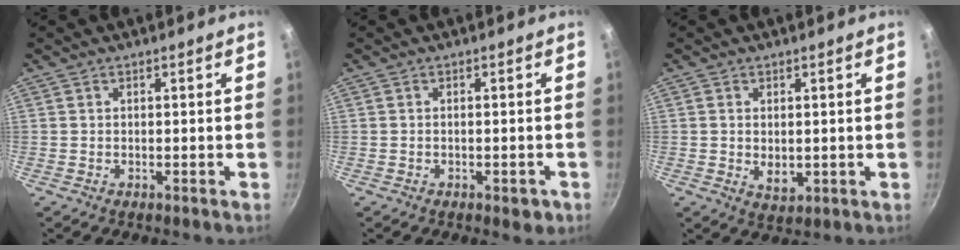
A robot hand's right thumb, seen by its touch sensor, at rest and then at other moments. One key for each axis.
{"total": 2.9, "fx": -1.3, "fy": 1.3, "fz": 2.2, "tx": -0.026, "ty": 0.005, "tz": -0.013}
{"total": 4.0, "fx": 0.0, "fy": 2.5, "fz": 3.1, "tx": -0.050, "ty": -0.010, "tz": 0.006}